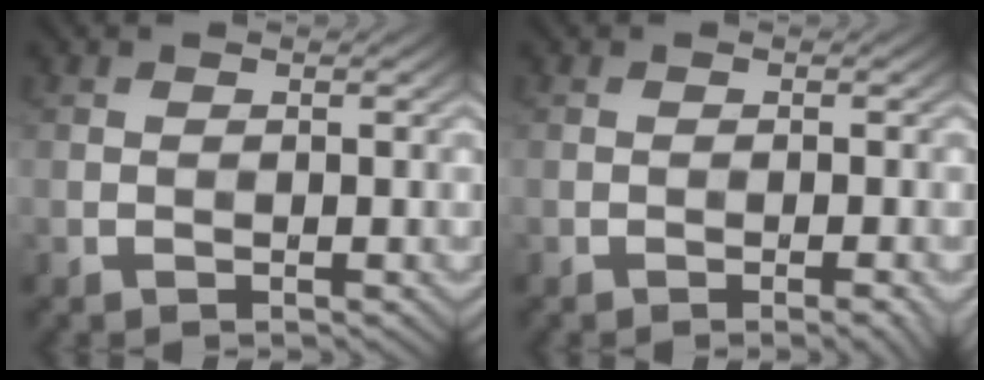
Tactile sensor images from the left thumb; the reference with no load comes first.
{"total": 1.7, "force": [-0.8, 0.3, 1.5], "torque": [-0.017, 0.003, -0.013]}